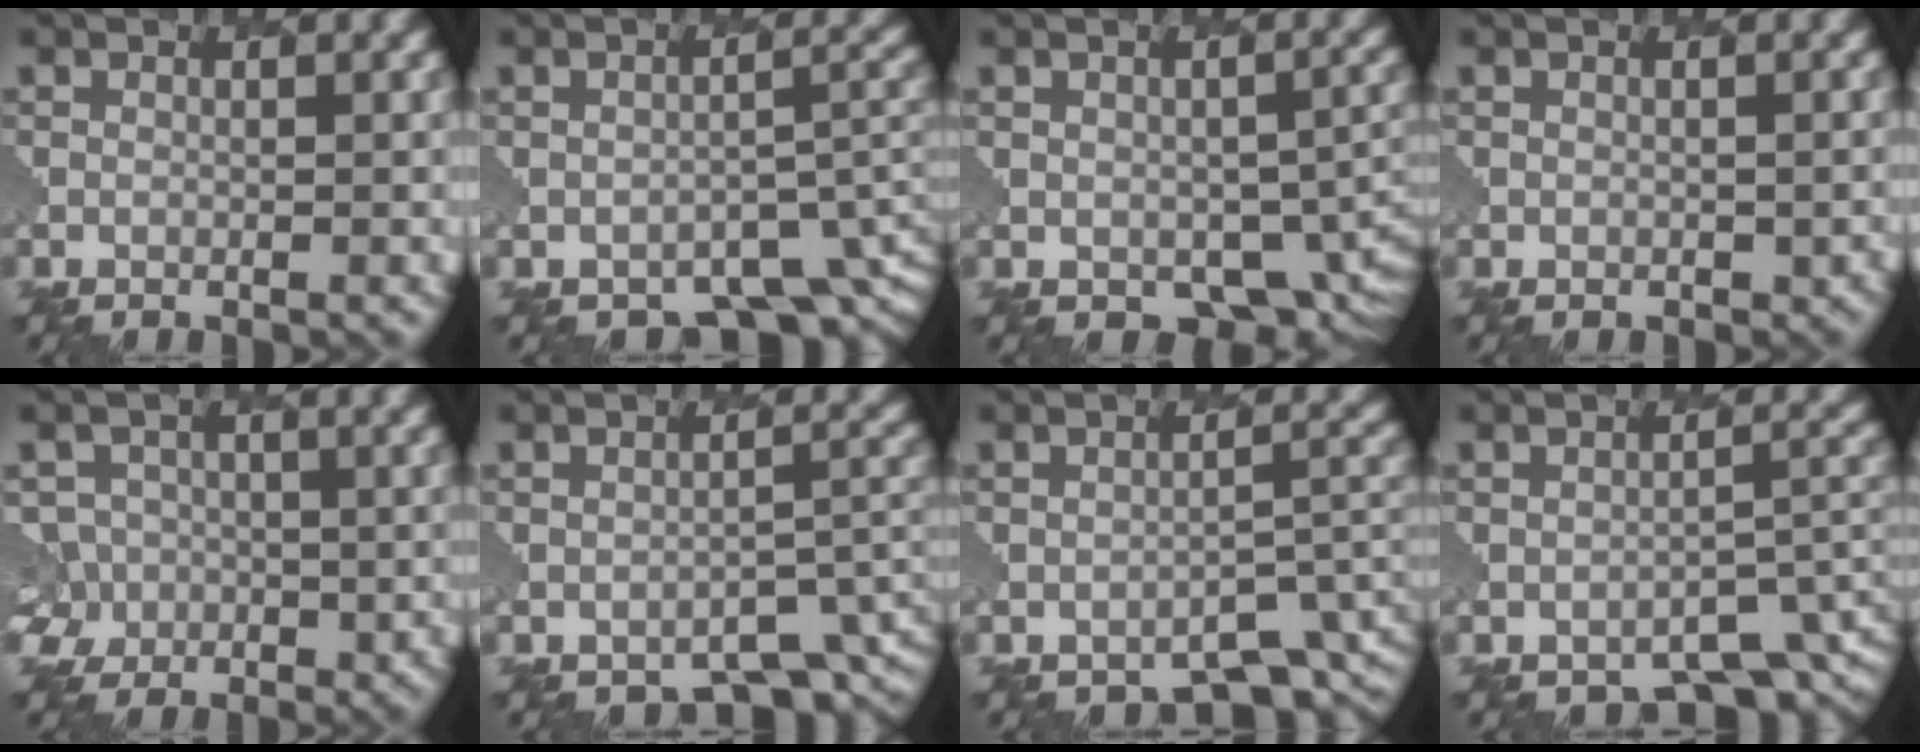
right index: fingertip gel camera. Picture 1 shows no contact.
{"total": 4.5, "force": [-3.7, 2.0, 1.7], "torque": [-0.010, -0.009, -0.054]}
{"total": 4.6, "force": [-0.8, 3.4, 3.0], "torque": [-0.038, -0.020, -0.004]}
{"total": 1.9, "force": [-1.0, 1.3, 0.8], "torque": [-0.010, 0.000, -0.009]}
{"total": 6.0, "force": [-2.9, 5.2, 0.5], "torque": [-0.010, -0.002, -0.065]}
{"total": 2.7, "force": [-2.5, 0.9, 0.5], "torque": [-0.005, -0.003, -0.035]}
{"total": 3.0, "force": [-2.7, 1.1, 0.6], "torque": [-0.003, -0.001, -0.039]}
{"total": 3.6, "force": [-3.2, 1.4, 1.0], "torque": [-0.008, -0.004, -0.043]}